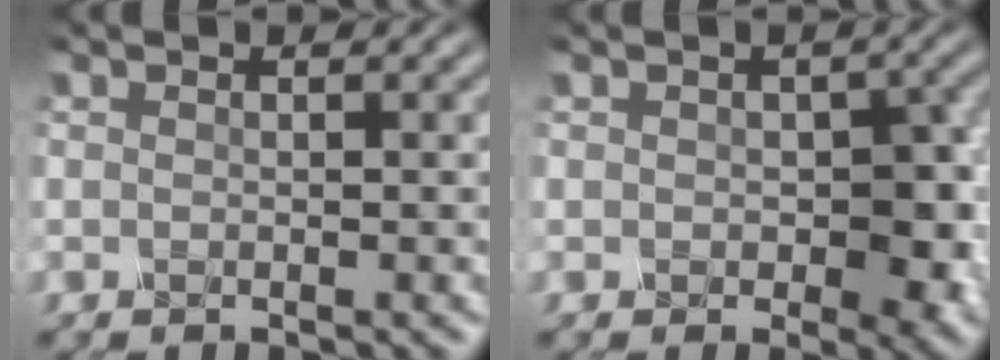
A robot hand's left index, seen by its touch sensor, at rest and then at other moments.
{"total": 4.0, "force": [-0.9, 2.4, 3.1], "torque": [-0.049, -0.003, -0.005]}